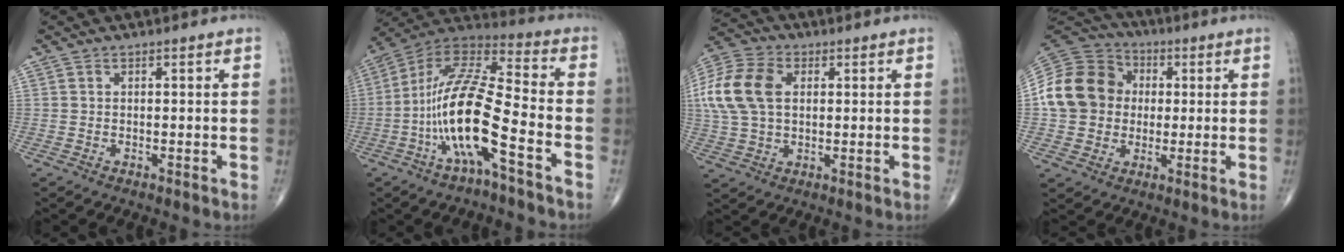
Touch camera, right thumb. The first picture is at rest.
{"total": 17.4, "force": [-6.3, 4.1, 15.7], "torque": [-0.318, 0.058, -0.118]}
{"total": 15.1, "force": [2.7, 10.1, 10.9], "torque": [-0.244, 0.012, 0.048]}
{"total": 16.2, "force": [0.9, 13.9, 8.2], "torque": [-0.144, 0.031, 0.016]}